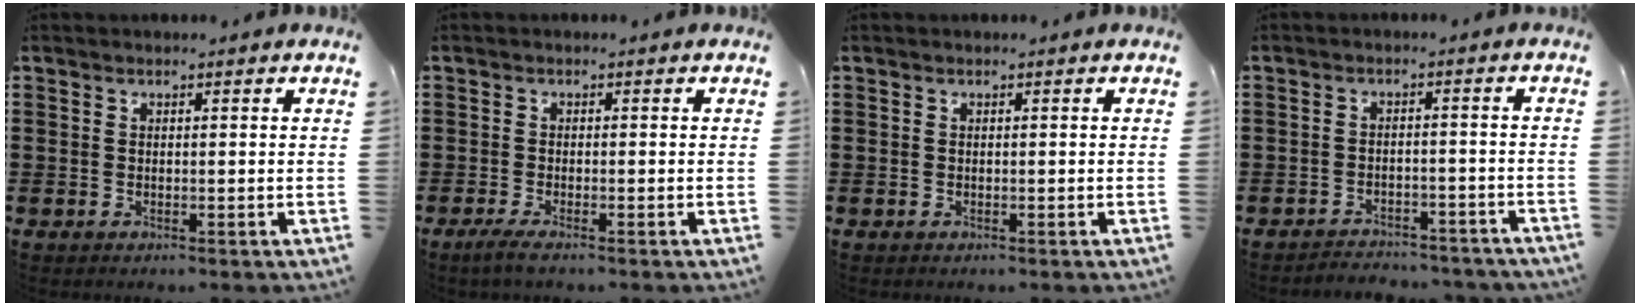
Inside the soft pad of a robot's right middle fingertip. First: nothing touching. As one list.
[{"total": 1.6, "force": [-0.9, 0.1, 1.3], "torque": [-0.028, -0.006, -0.019]}, {"total": 0.0}, {"total": 2.9, "force": [-2.9, 0.4, 0.0], "torque": [-0.008, 0.002, -0.063]}]